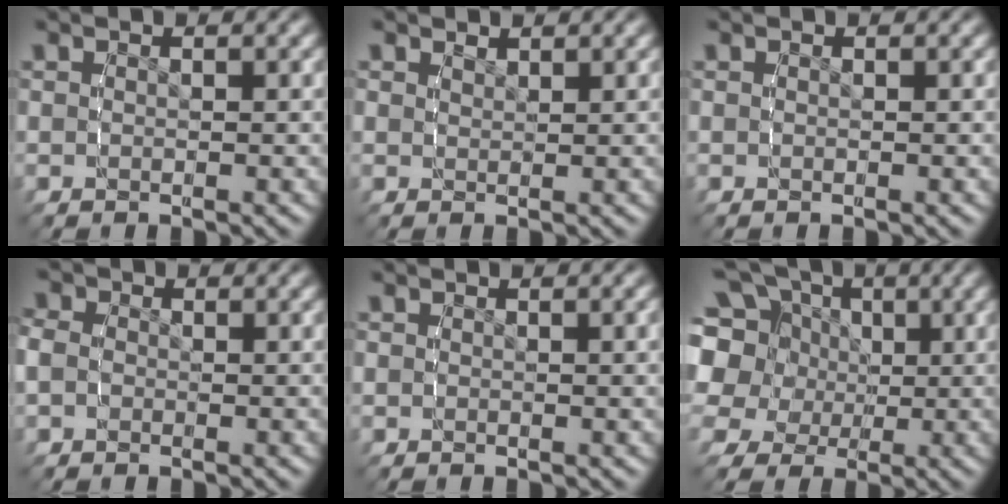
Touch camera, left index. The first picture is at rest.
{"total": 1.0, "force": [1.0, -0.3, -0.2], "torque": [0.009, -0.003, 0.024]}
{"total": 0.0}
{"total": 2.5, "force": [-0.1, 2.3, 1.0], "torque": [-0.028, 0.000, -0.007]}
{"total": 0.6, "force": [0.1, 0.3, 0.5], "torque": [-0.004, 0.005, -0.001]}
{"total": 13.1, "force": [4.1, 10.7, 6.3], "torque": [-0.138, -0.010, 0.057]}